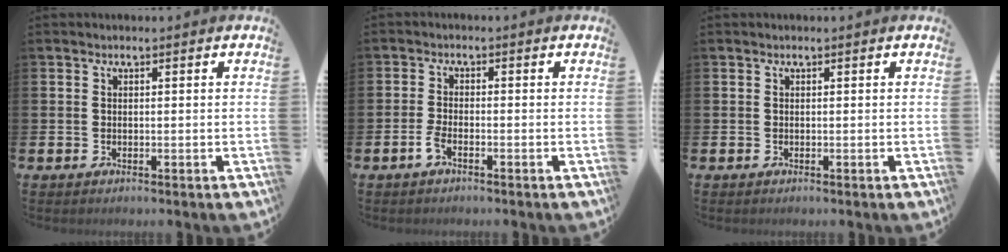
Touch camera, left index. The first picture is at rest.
{"total": 2.1, "force": [-1.3, 0.5, 1.6], "torque": [-0.037, 0.004, -0.024]}
{"total": 0.0}